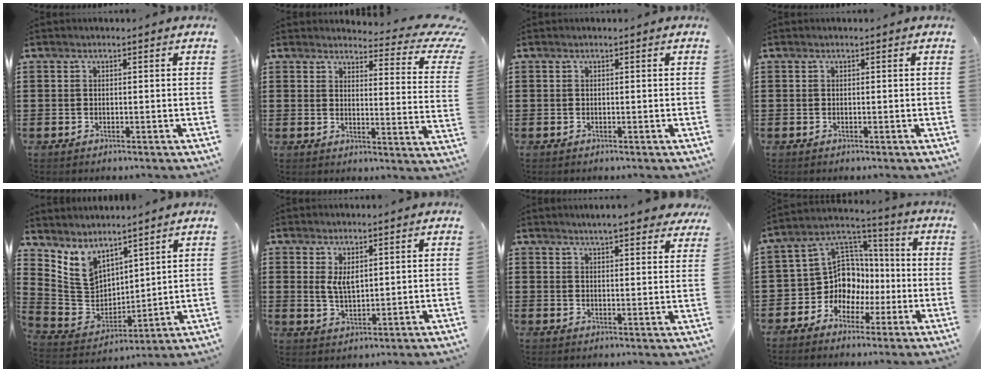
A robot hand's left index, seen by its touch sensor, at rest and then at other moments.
{"total": 4.8, "force": [4.0, 1.0, 2.5], "torque": [-0.044, -0.034, 0.061]}
{"total": 0.0}
{"total": 0.0}
{"total": 6.9, "force": [4.6, 4.4, 2.4], "torque": [-0.091, -0.034, 0.090]}
{"total": 3.4, "force": [1.5, 1.6, 2.6], "torque": [-0.056, 0.004, 0.028]}
{"total": 4.6, "force": [4.3, 0.0, 1.6], "torque": [-0.045, -0.013, 0.077]}
{"total": 10.0, "force": [-2.4, 9.0, 3.5], "torque": [-0.110, 0.000, -0.044]}